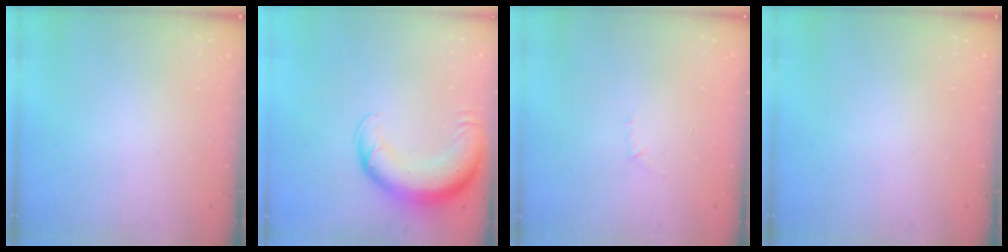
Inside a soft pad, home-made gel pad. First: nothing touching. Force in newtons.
{"total": 13.5, "press": 13.1, "slide": 3.3}
{"total": 2.9, "press": 2.8, "slide": 0.7}
{"total": 0.0}